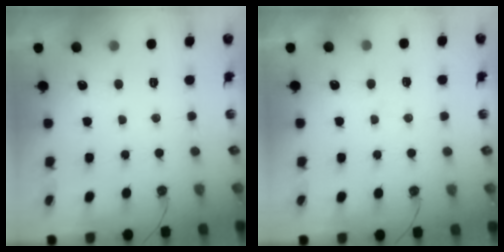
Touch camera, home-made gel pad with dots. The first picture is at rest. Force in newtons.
{"total": 3.8, "press": 3.7, "slide": 0.4}